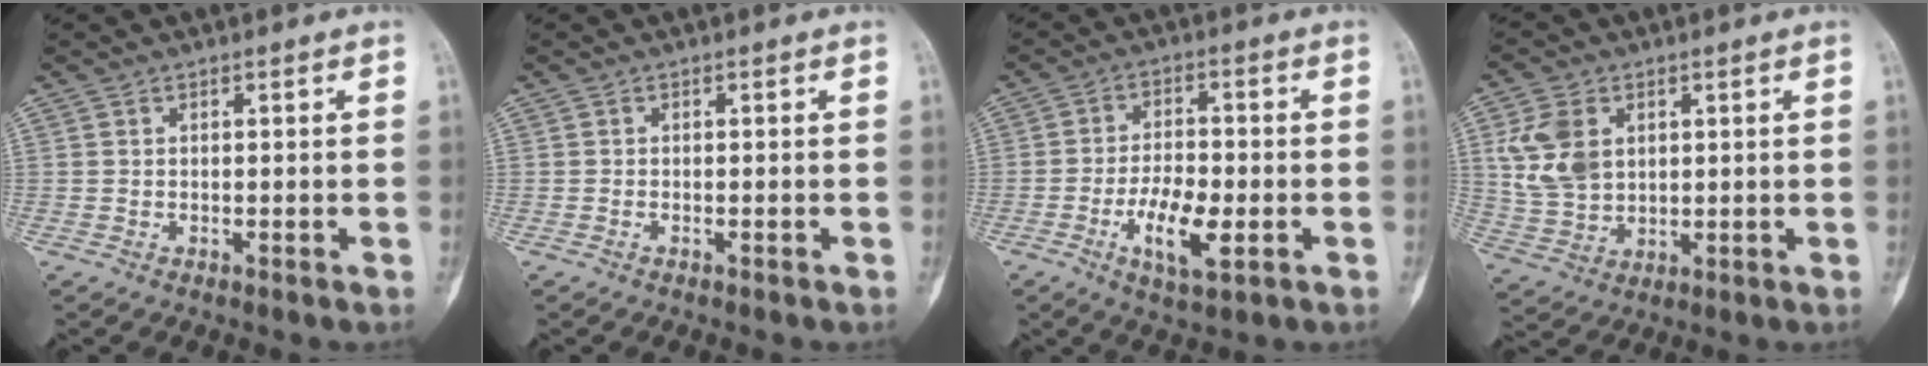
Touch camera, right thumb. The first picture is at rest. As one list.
[{"total": 0.0}, {"total": 9.2, "force": [-3.1, 3.7, 7.9], "torque": [-0.141, 0.008, -0.051]}, {"total": 9.7, "force": [2.9, 7.0, 6.1], "torque": [-0.108, -0.006, 0.066]}]